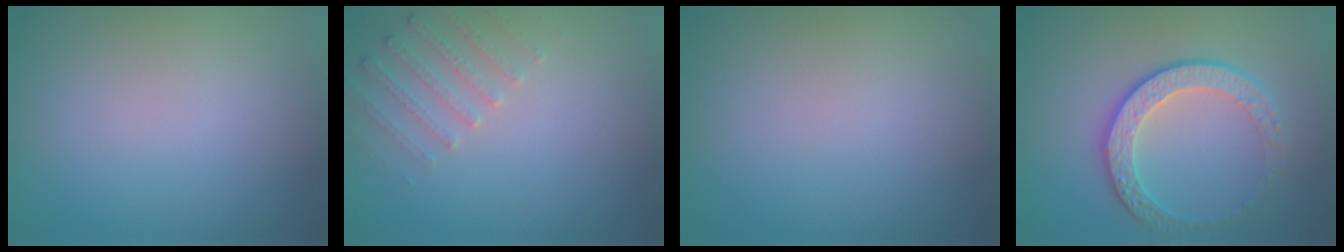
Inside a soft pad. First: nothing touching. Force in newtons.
{"total": 2.3, "press": 2.2, "slide": 0.6}
{"total": 0.0}
{"total": 3.7, "press": 3.4, "slide": 1.5}